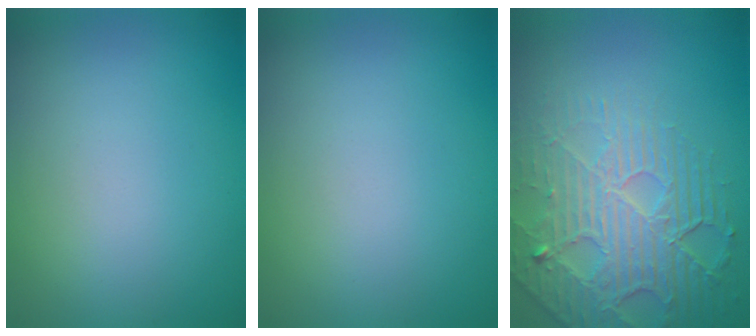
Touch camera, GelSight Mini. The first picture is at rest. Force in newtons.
{"total": 0.0}
{"total": 5.3, "press": 4.6, "slide": 2.6}